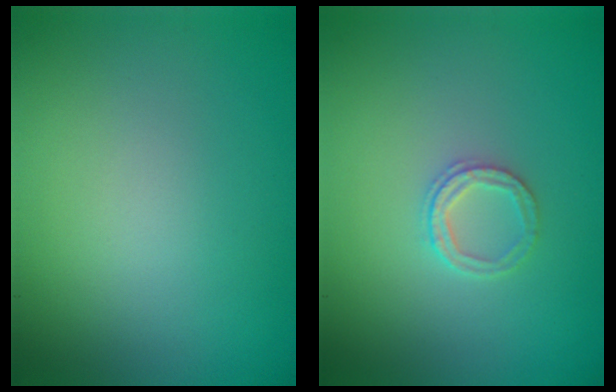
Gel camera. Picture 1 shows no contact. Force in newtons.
{"total": 1.9, "press": 1.8, "slide": 0.4}